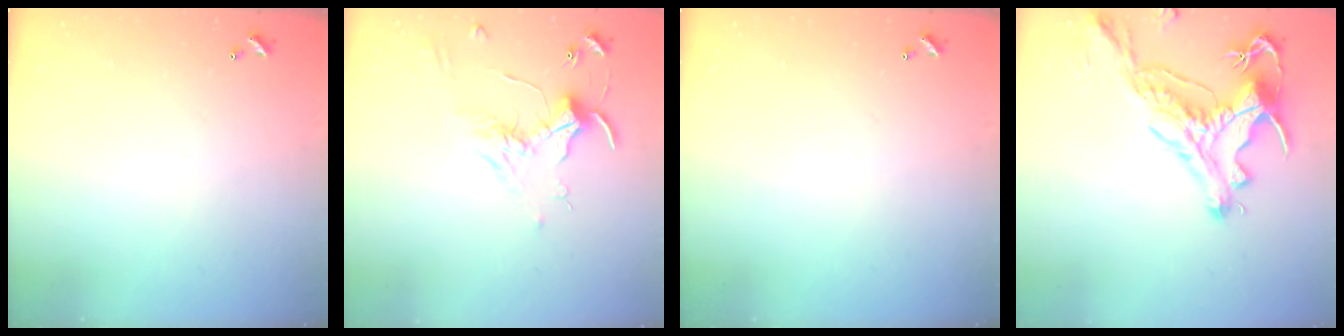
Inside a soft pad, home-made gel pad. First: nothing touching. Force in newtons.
{"total": 1.7, "press": 1.6, "slide": 0.4}
{"total": 0.0}
{"total": 3.1, "press": 2.8, "slide": 1.2}